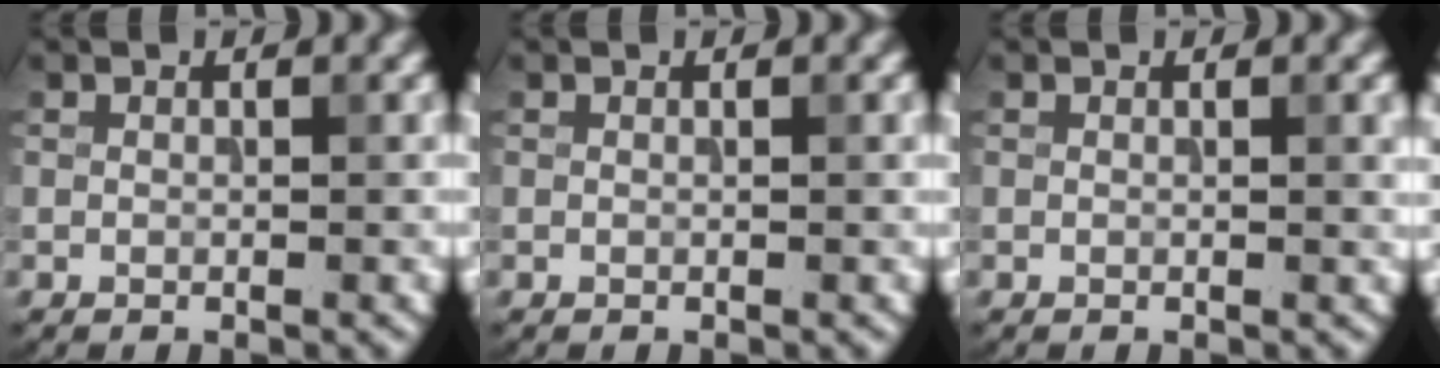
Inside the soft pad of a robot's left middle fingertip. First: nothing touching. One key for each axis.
{"total": 0.0}
{"total": 0.9, "fx": 0.2, "fy": 0.2, "fz": 0.9, "tx": -0.010, "ty": -0.002, "tz": 0.004}